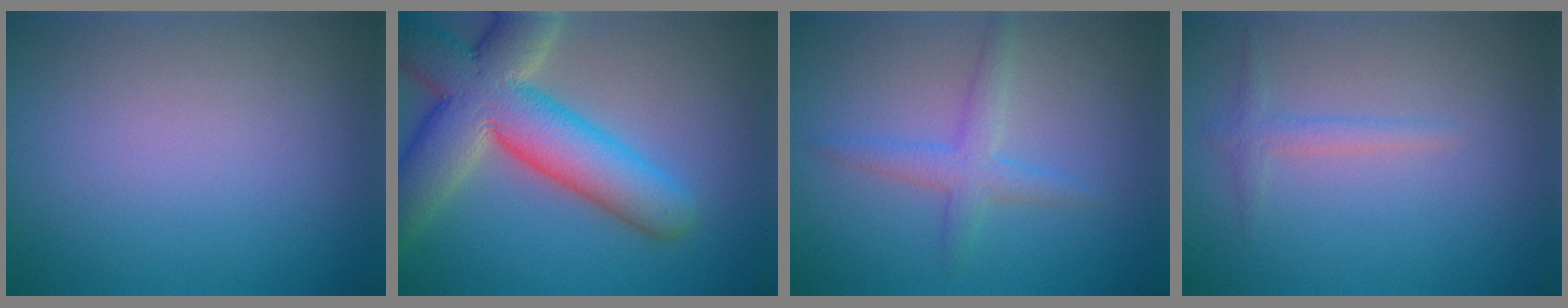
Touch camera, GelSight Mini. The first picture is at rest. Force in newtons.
{"total": 11.4, "press": 11.4, "slide": 1.1}
{"total": 2.6, "press": 2.6, "slide": 0.0}
{"total": 1.3, "press": 1.3, "slide": 0.0}